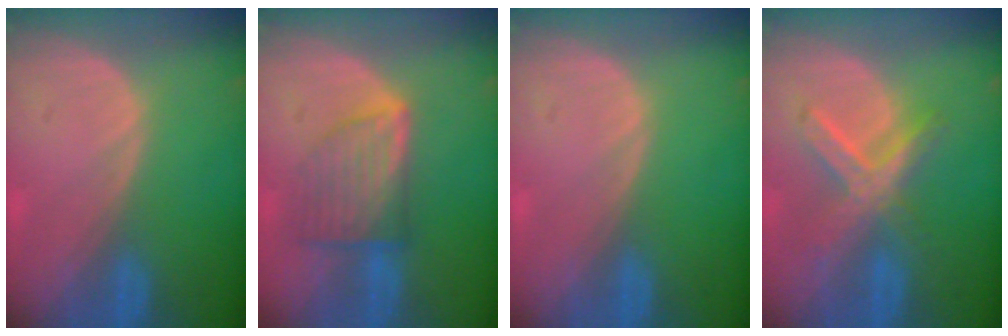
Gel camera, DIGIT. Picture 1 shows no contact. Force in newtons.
{"total": 7.4, "press": 6.6, "slide": 3.4}
{"total": 0.0}
{"total": 6.9, "press": 6.2, "slide": 3.0}